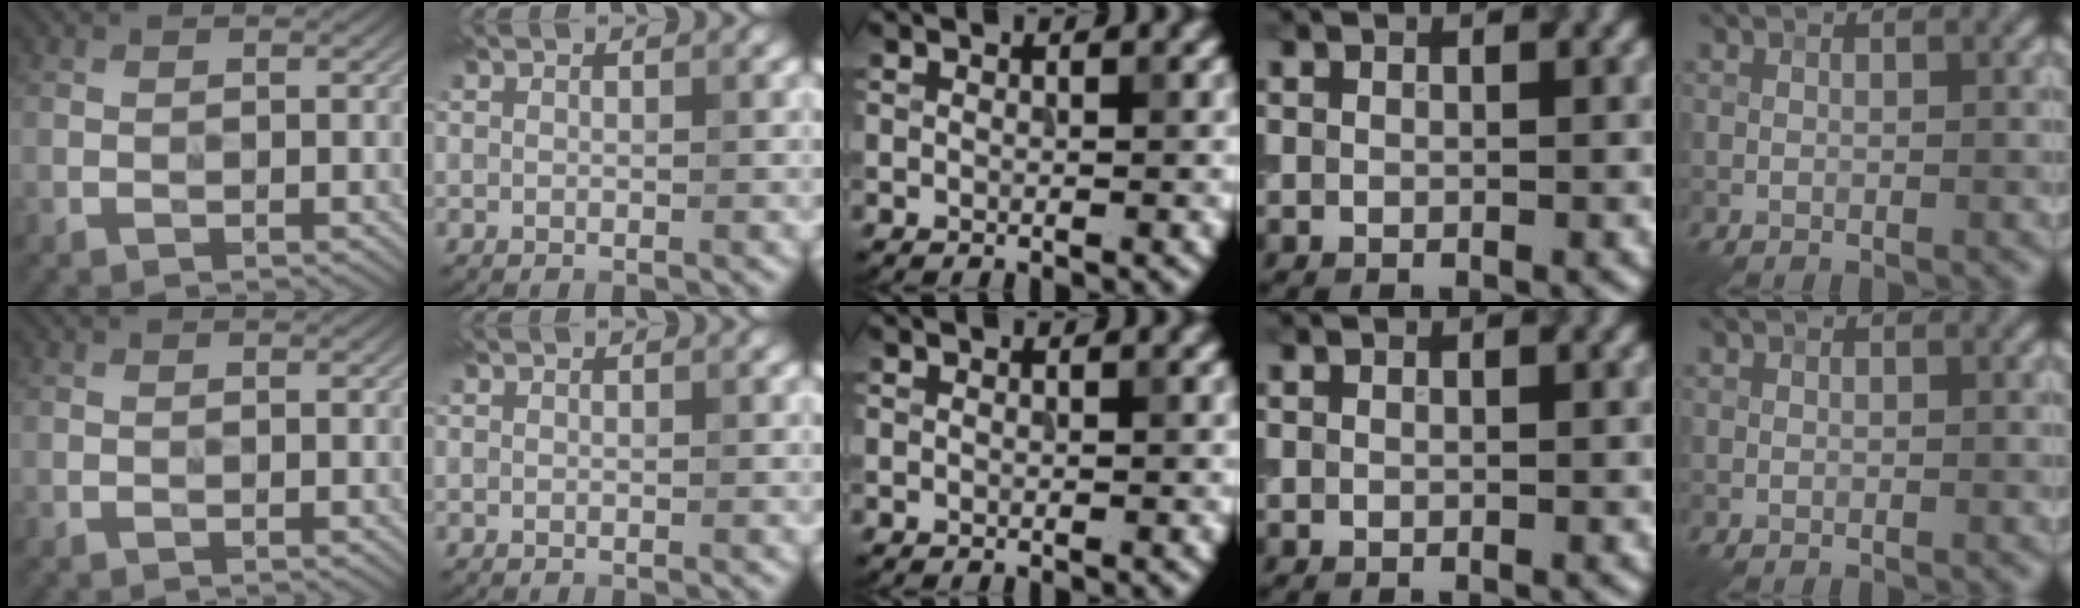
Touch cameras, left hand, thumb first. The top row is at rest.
{}